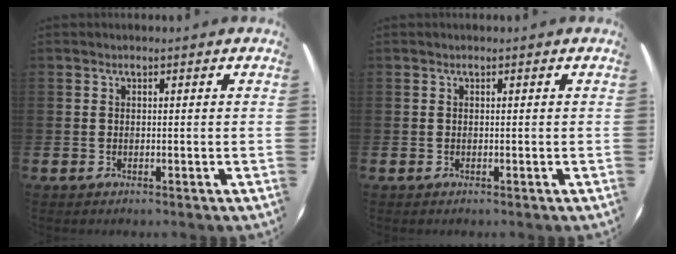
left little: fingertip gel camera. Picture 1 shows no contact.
{"total": 0.0}